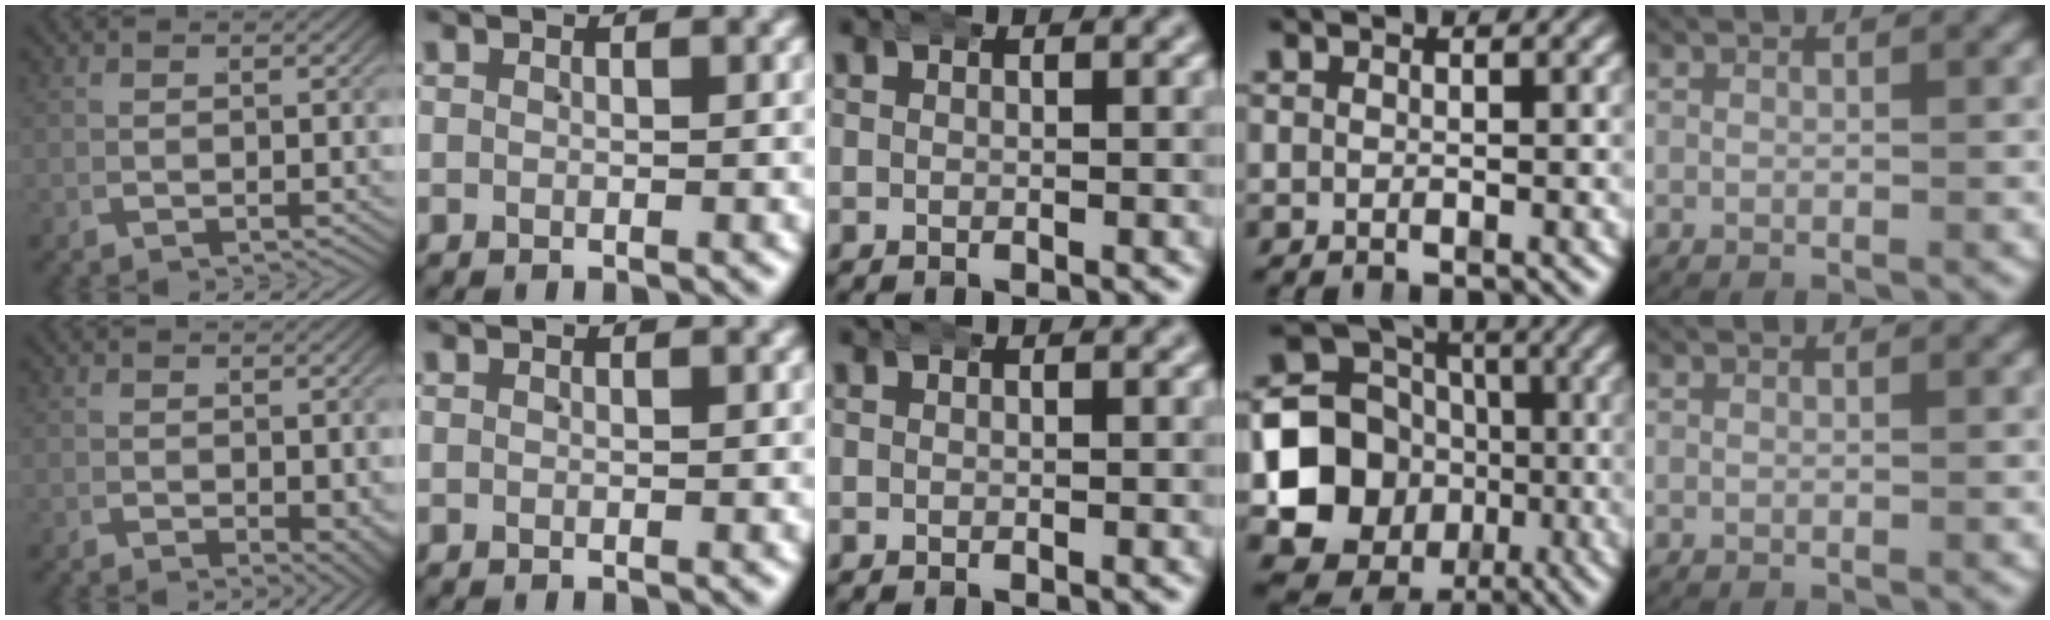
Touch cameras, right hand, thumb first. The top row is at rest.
{"thumb": {"total": 2.4, "force": [0.0, 1.3, 2.0], "torque": [-0.019, -0.012, 0.010]}, "ring": {"total": 17.9, "force": [-2.8, 15.8, 7.9], "torque": [-0.180, -0.057, -0.048]}}